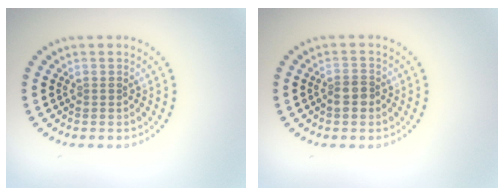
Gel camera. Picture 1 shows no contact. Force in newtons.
{"total": 1.9, "press": 1.7, "slide": 0.8}